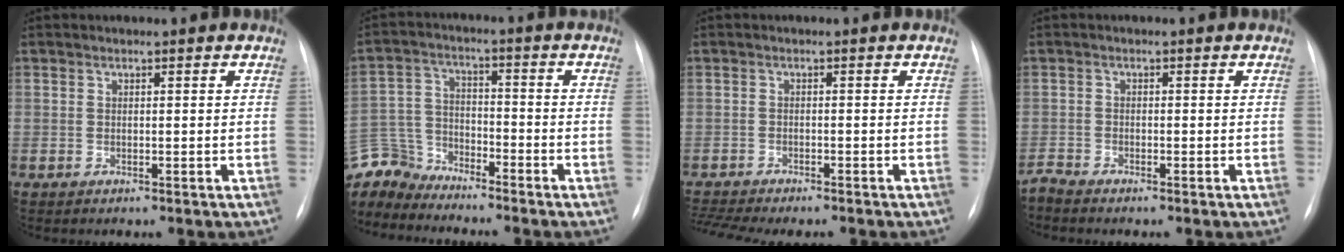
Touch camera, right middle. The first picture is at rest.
{"total": 9.8, "force": [-9.6, 2.3, 0.6], "torque": [-0.026, 0.011, -0.192]}
{"total": 8.3, "force": [-7.4, 1.0, 3.6], "torque": [-0.057, -0.001, -0.111]}
{"total": 1.5, "force": [-1.5, -0.3, 0.0], "torque": [-0.004, -0.009, -0.031]}